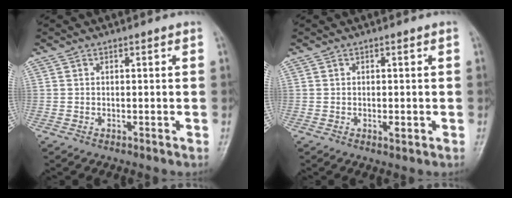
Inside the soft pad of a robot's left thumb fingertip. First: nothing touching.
{"total": 1.5, "force": [-0.3, 0.6, 1.3], "torque": [-0.018, -0.002, -0.003]}